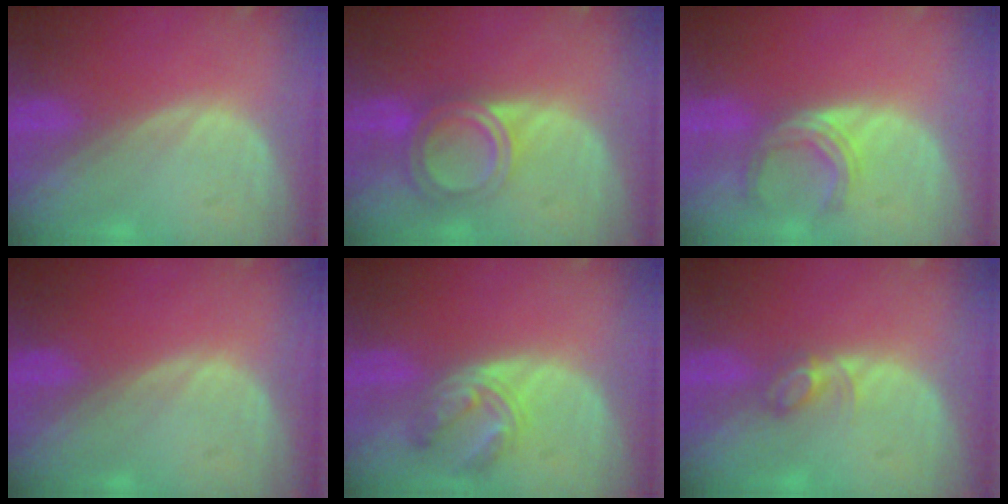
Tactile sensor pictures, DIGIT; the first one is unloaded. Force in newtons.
{"total": 6.3, "press": 5.4, "slide": 3.3}
{"total": 4.9, "press": 4.5, "slide": 1.9}
{"total": 0.0}
{"total": 5.4, "press": 5.3, "slide": 1.4}
{"total": 2.5, "press": 2.5, "slide": 0.4}